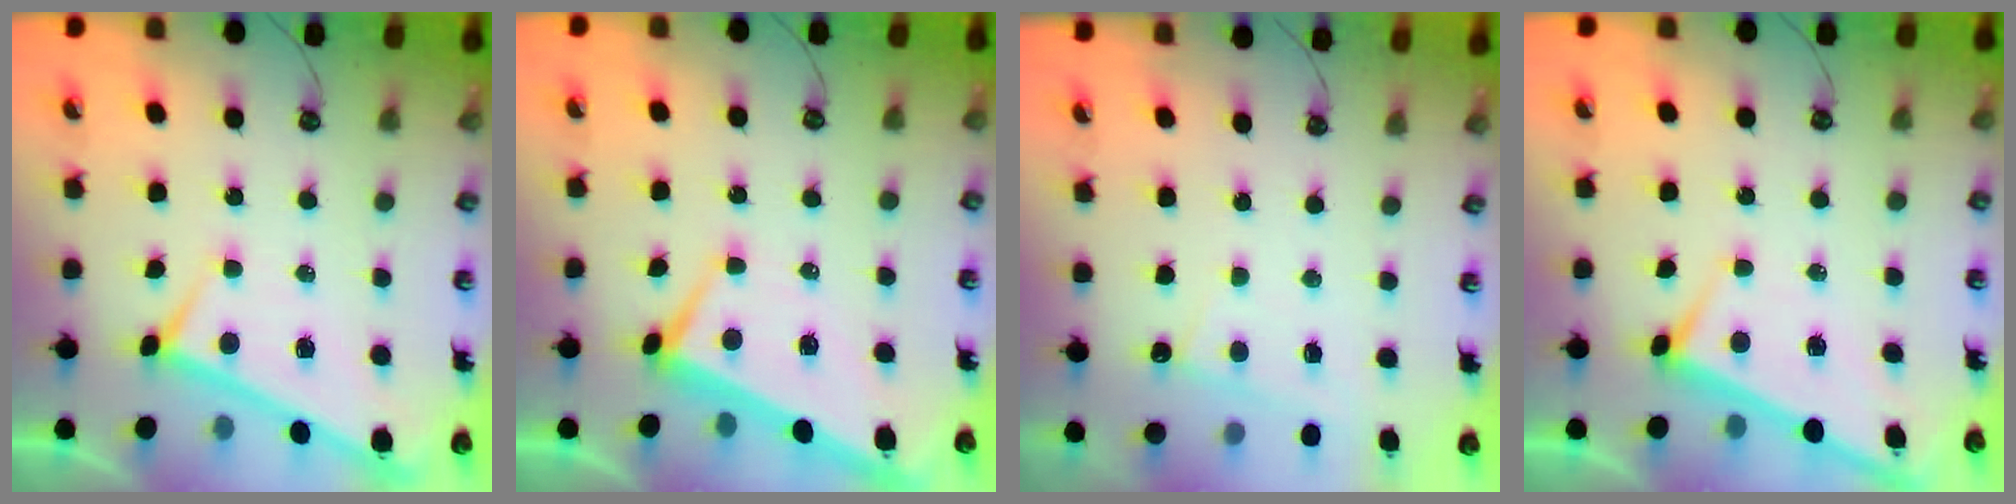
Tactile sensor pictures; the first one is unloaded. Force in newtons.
{"total": 0.9, "press": 0.4, "slide": 0.8}
{"total": 1.8, "press": 1.8, "slide": 0.3}
{"total": 2.7, "press": 2.7, "slide": 0.4}